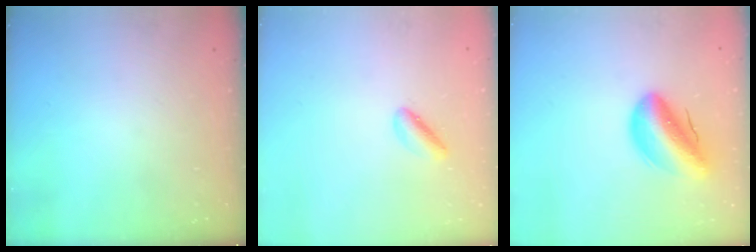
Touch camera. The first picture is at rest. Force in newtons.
{"total": 2.5, "press": 2.5, "slide": 0.5}
{"total": 14.1, "press": 13.5, "slide": 4.0}